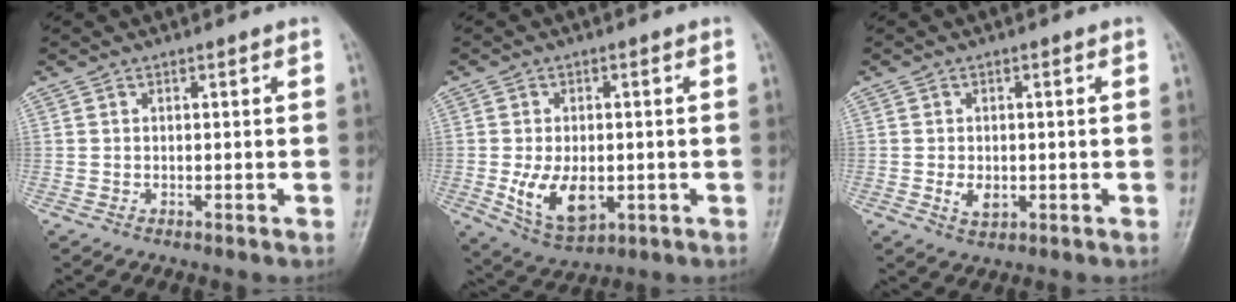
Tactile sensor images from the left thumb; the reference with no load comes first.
{"total": 9.6, "force": [-1.7, 5.7, 7.5], "torque": [-0.121, -0.008, -0.015]}
{"total": 3.2, "force": [-0.6, 2.1, 2.3], "torque": [-0.038, -0.003, -0.006]}